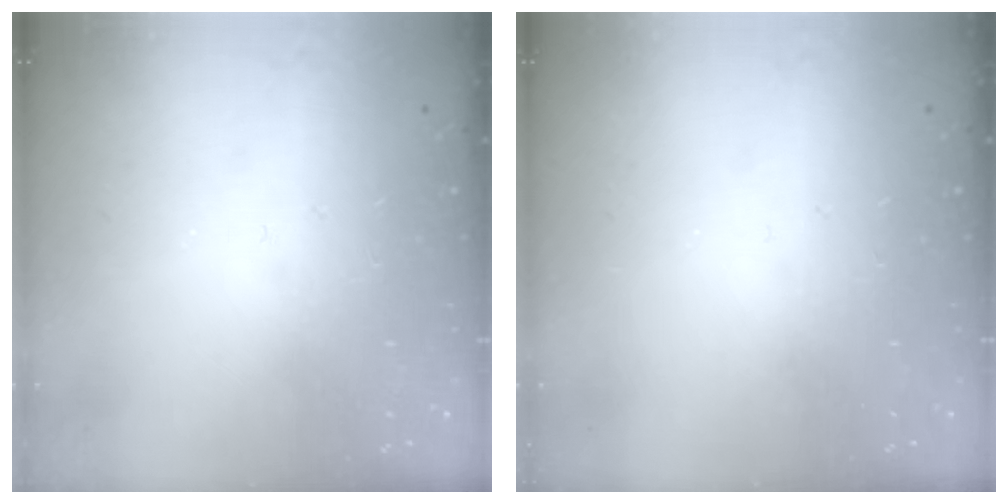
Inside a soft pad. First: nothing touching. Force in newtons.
{"total": 0.0}